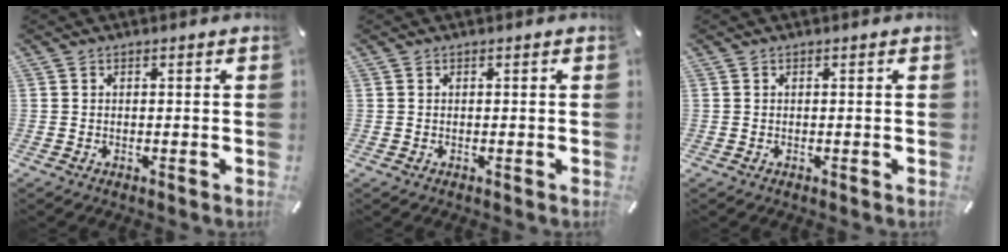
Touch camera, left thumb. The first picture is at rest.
{"total": 0.0}
{"total": 0.0}